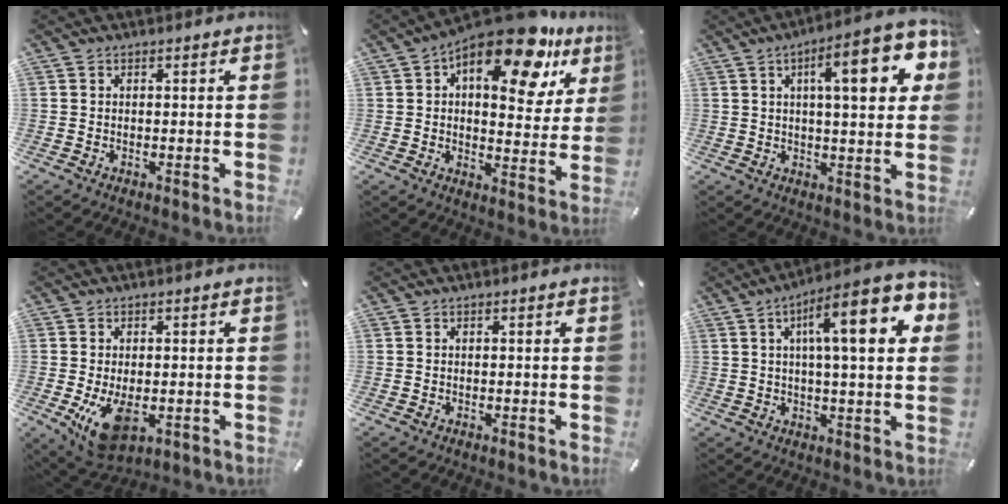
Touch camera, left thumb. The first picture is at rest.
{"total": 18.6, "force": [10.9, 7.8, 12.9], "torque": [-0.174, -0.066, 0.172]}
{"total": 16.4, "force": [5.8, 4.6, 14.6], "torque": [-0.203, -0.016, 0.079]}
{"total": 8.9, "force": [-1.9, 5.0, 7.2], "torque": [-0.136, -0.018, -0.032]}
{"total": 0.0}
{"total": 17.3, "force": [5.9, 3.9, 15.8], "torque": [-0.233, -0.027, 0.078]}